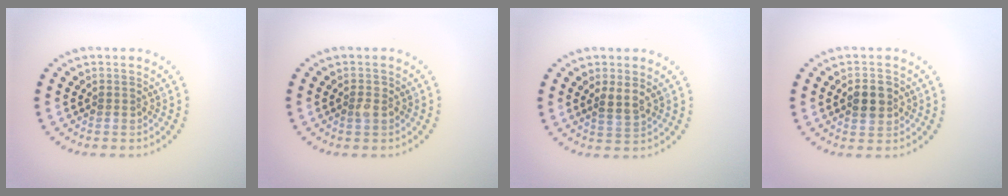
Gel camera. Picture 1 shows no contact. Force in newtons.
{"total": 1.2, "press": 1.2, "slide": 0.1}
{"total": 1.9, "press": 1.7, "slide": 0.8}
{"total": 2.9, "press": 2.9, "slide": 0.1}